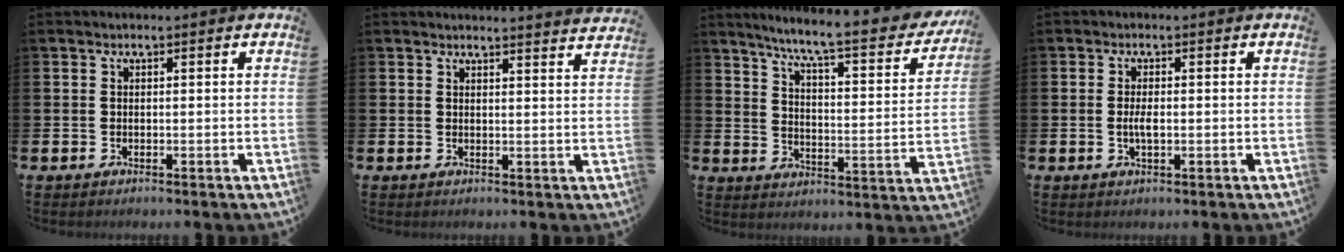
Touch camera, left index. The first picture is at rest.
{"total": 2.6, "force": [2.5, -0.3, -0.2], "torque": [0.010, -0.020, 0.044]}
{"total": 7.5, "force": [6.2, 0.8, 4.1], "torque": [-0.092, -0.049, 0.093]}
{"total": 2.2, "force": [-0.2, 0.8, 2.0], "torque": [-0.034, -0.001, -0.005]}